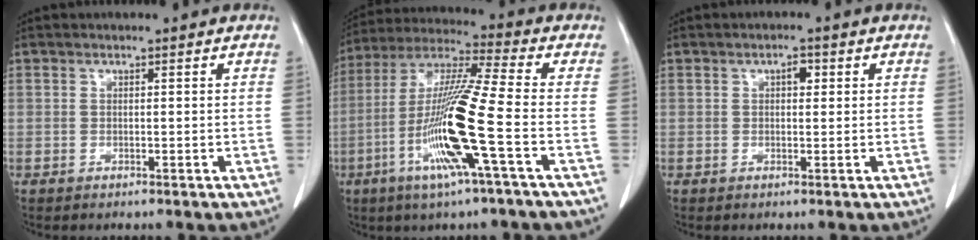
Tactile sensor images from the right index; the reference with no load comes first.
{"total": 16.1, "force": [-4.9, -0.9, 15.3], "torque": [-0.309, -0.015, -0.104]}
{"total": 1.7, "force": [0.6, 0.9, 1.4], "torque": [-0.020, 0.005, 0.007]}